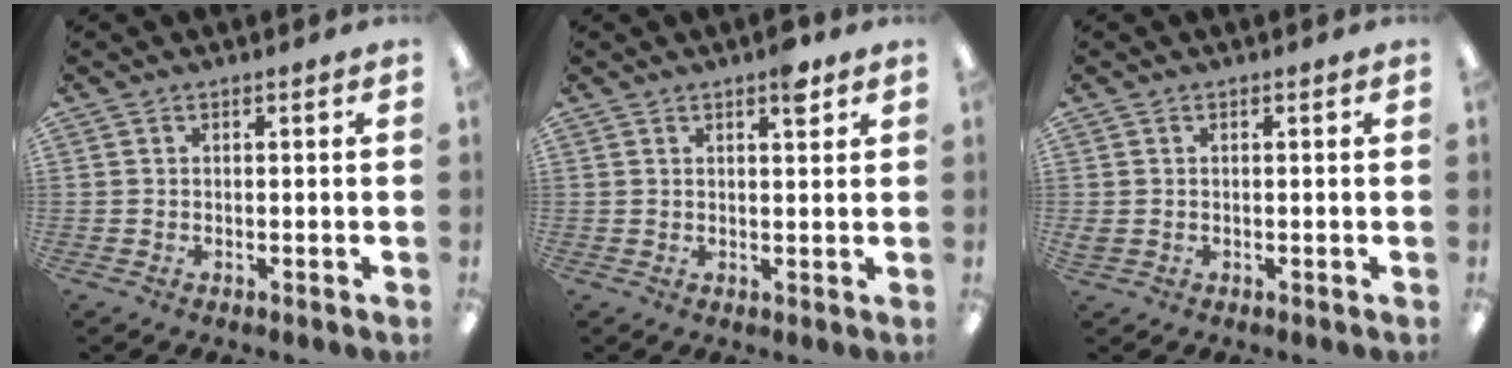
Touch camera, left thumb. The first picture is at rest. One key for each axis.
{"total": 4.1, "fx": 2.6, "fy": 1.3, "fz": 2.9, "tx": -0.030, "ty": -0.009, "tz": 0.038}
{"total": 1.0, "fx": -0.1, "fy": 0.8, "fz": 0.5, "tx": -0.010, "ty": 0.003, "tz": -0.002}